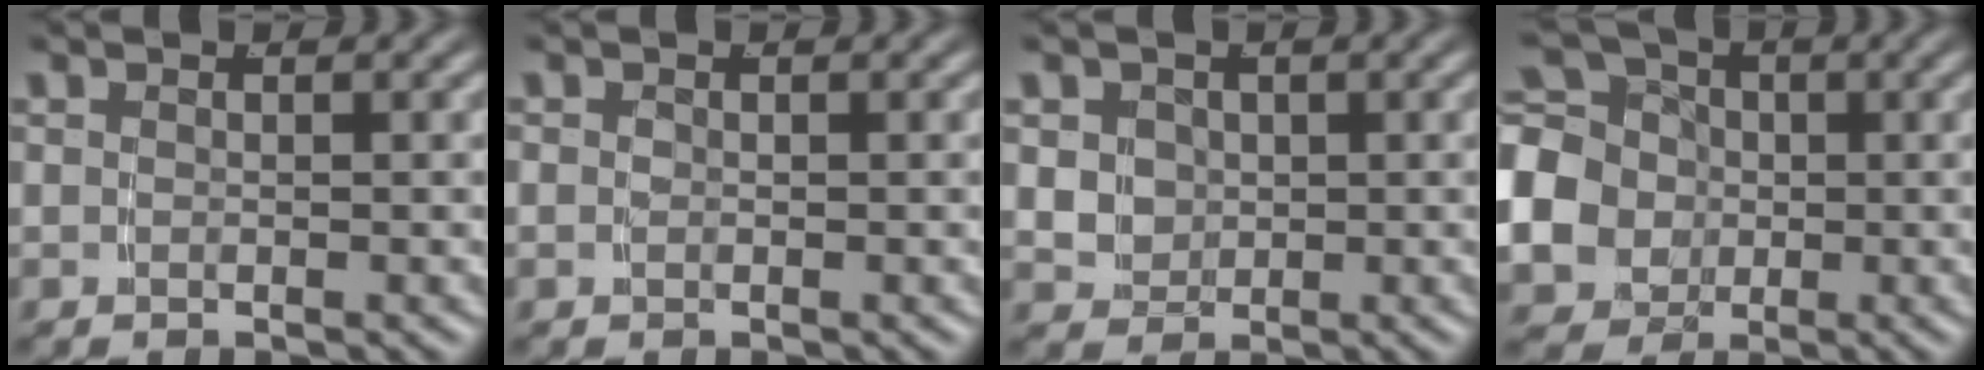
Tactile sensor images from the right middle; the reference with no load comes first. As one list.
[{"total": 0.0}, {"total": 4.8, "force": [0.3, 4.4, 1.9], "torque": [-0.049, -0.022, 0.016]}, {"total": 10.6, "force": [-1.0, 9.4, 4.8], "torque": [-0.117, -0.042, -0.011]}]